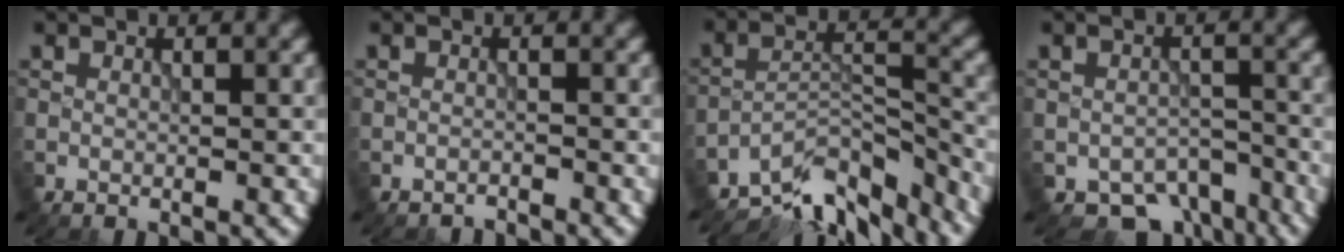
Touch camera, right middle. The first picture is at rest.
{"total": 1.0, "force": [-1.0, -0.1, -0.2], "torque": [0.006, -0.002, -0.020]}
{"total": 10.1, "force": [-8.9, 2.7, 4.0], "torque": [-0.058, 0.004, -0.149]}
{"total": 5.3, "force": [-4.0, 2.8, 1.9], "torque": [-0.018, -0.024, -0.053]}